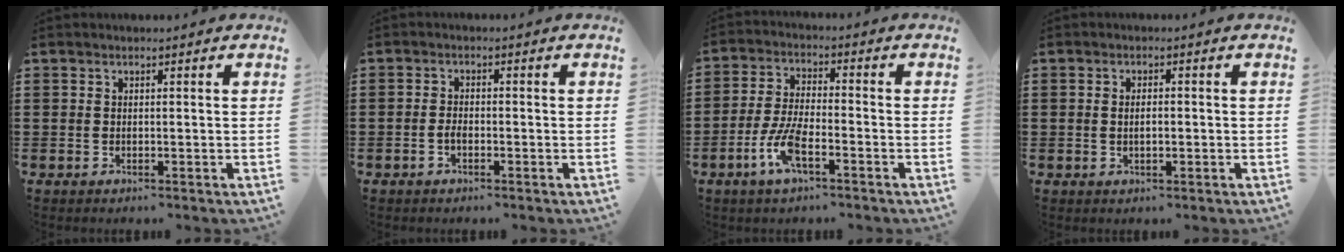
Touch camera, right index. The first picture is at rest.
{"total": 1.6, "force": [-0.8, 0.6, 1.3], "torque": [-0.035, -0.006, -0.016]}
{"total": 8.3, "force": [-4.3, 2.3, 6.7], "torque": [-0.165, -0.013, -0.085]}
{"total": 2.1, "force": [-0.2, 0.8, 1.9], "torque": [-0.035, 0.003, -0.005]}